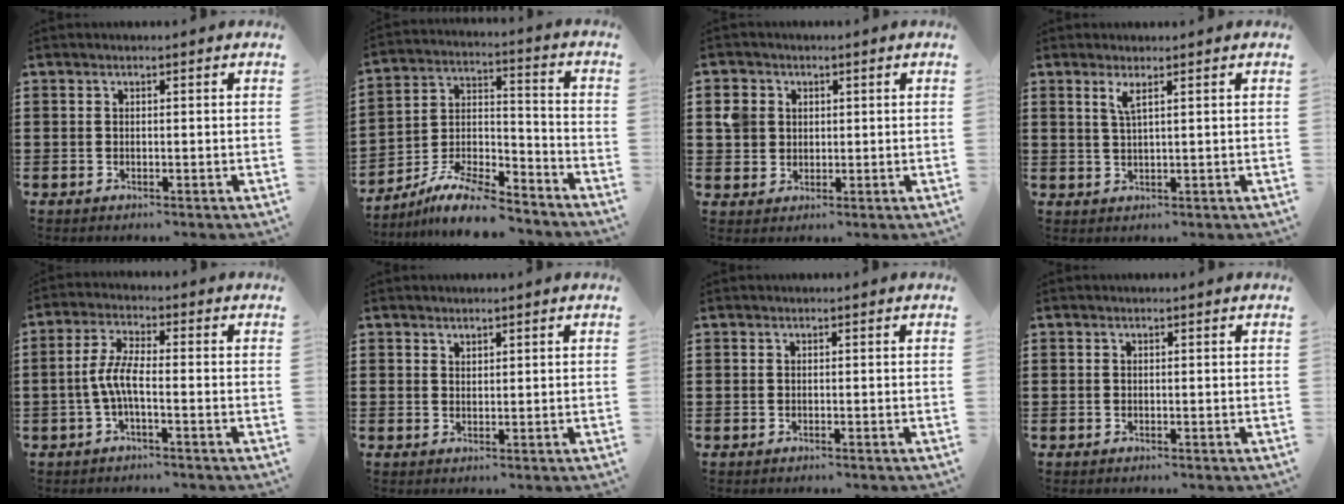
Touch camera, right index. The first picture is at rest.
{"total": 10.5, "force": [-9.3, 2.3, 4.3], "torque": [-0.078, 0.026, -0.181]}
{"total": 4.0, "force": [1.1, 3.6, 1.2], "torque": [-0.040, 0.014, 0.020]}
{"total": 2.2, "force": [1.2, 0.1, 1.8], "torque": [-0.040, -0.001, 0.019]}
{"total": 5.1, "force": [-1.5, 1.2, 4.7], "torque": [-0.120, -0.008, -0.039]}
{"total": 1.3, "force": [1.2, 0.5, 0.0], "torque": [-0.001, 0.002, 0.024]}
{"total": 0.0}
{"total": 0.0}